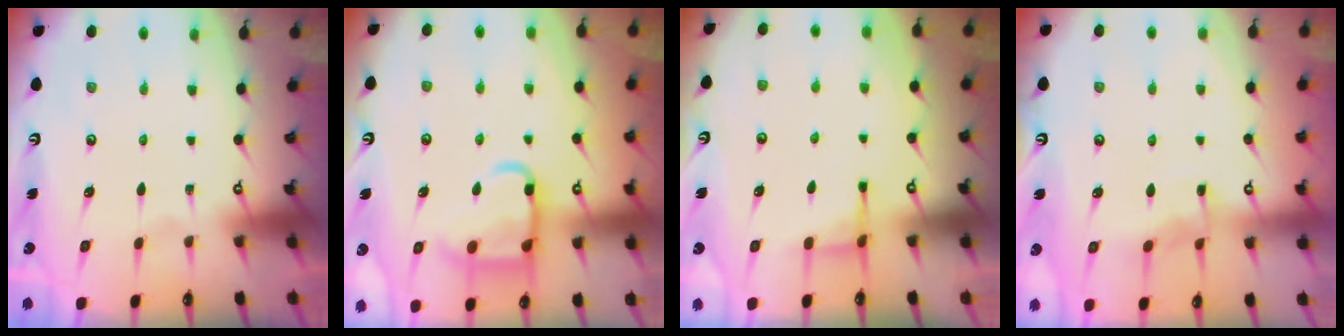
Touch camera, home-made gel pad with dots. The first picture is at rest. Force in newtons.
{"total": 13.1, "press": 13.0, "slide": 1.5}
{"total": 3.8, "press": 3.7, "slide": 0.9}
{"total": 5.7, "press": 5.7, "slide": 0.7}